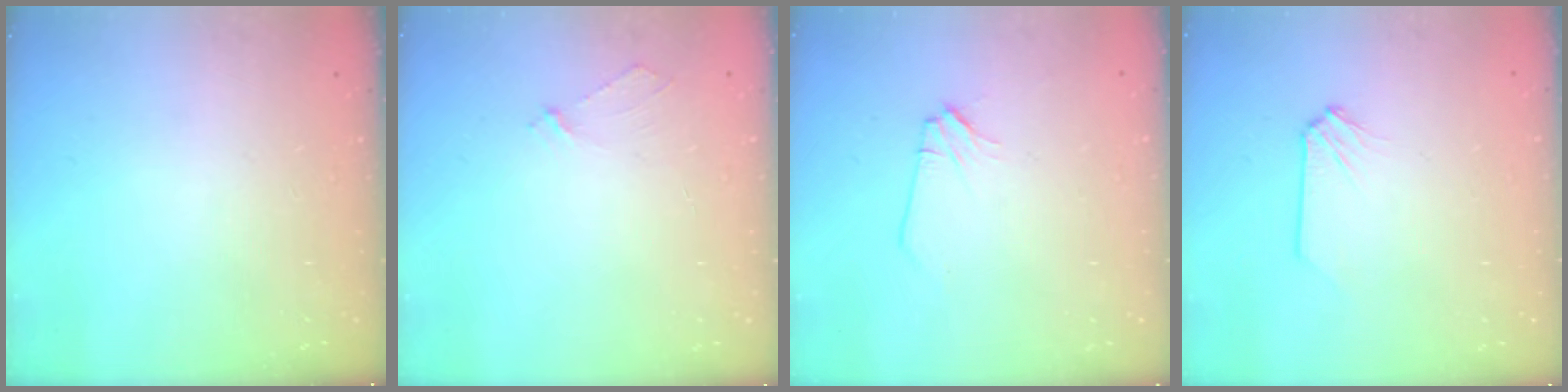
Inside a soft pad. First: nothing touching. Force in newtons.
{"total": 2.2, "press": 2.2, "slide": 0.2}
{"total": 1.1, "press": 1.1, "slide": 0.1}
{"total": 0.0}